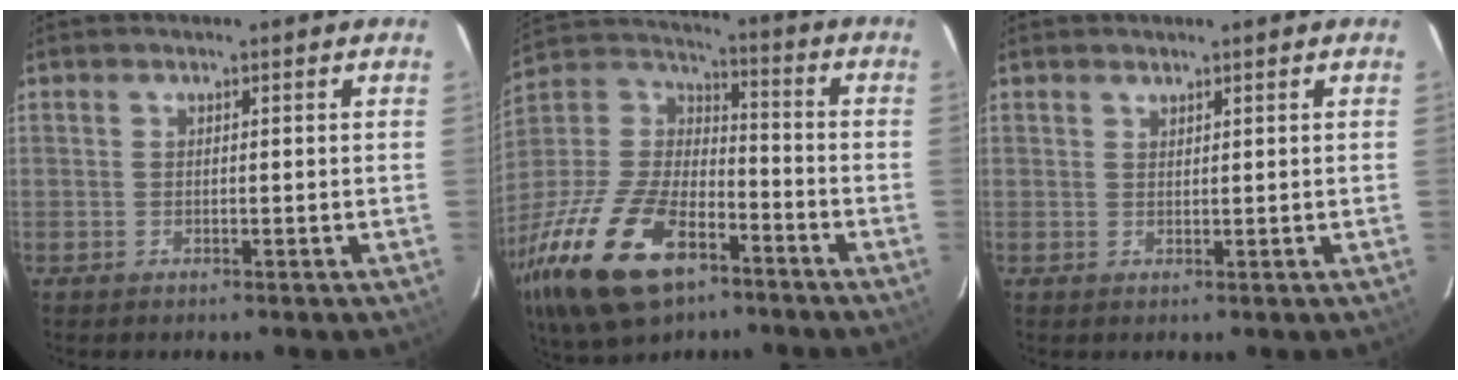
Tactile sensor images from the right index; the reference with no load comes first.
{"total": 28.2, "force": [-15.3, 14.3, 18.9], "torque": [-0.418, -0.021, -0.268]}
{"total": 0.8, "force": [0.8, 0.2, 0.1], "torque": [-0.002, 0.001, 0.015]}